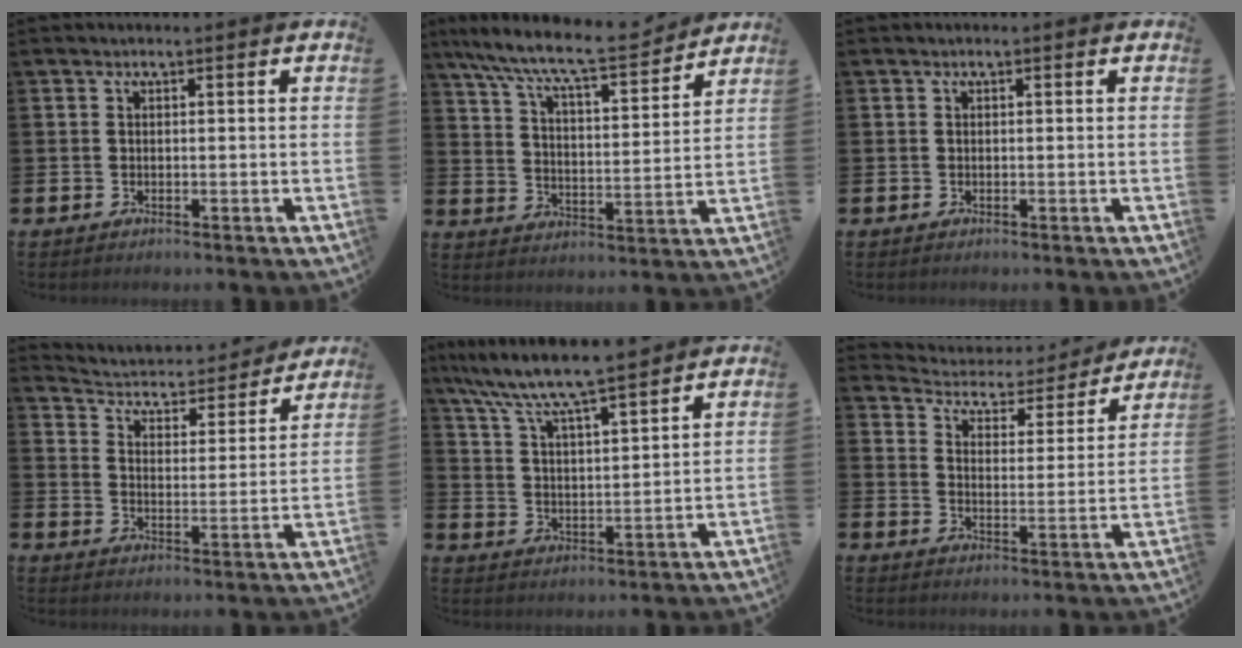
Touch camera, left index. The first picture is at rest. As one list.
[{"total": 9.7, "force": [8.9, 1.2, 3.9], "torque": [-0.107, -0.060, 0.150]}, {"total": 0.0}, {"total": 4.2, "force": [4.0, 1.3, 0.6], "torque": [-0.040, -0.036, 0.061]}, {"total": 8.2, "force": [7.6, 0.4, 2.9], "torque": [-0.090, -0.045, 0.135]}, {"total": 4.2, "force": [3.9, 1.5, 0.2], "torque": [-0.034, -0.037, 0.061]}]